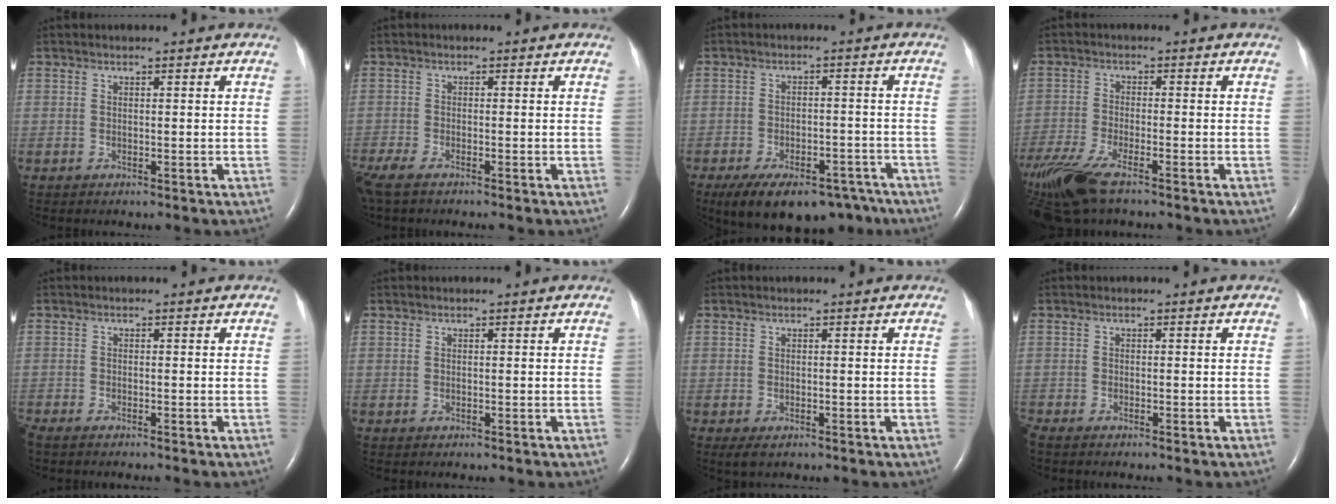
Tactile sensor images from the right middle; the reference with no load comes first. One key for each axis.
{"total": 5.9, "fx": -4.6, "fy": 1.3, "fz": 3.3, "tx": -0.074, "ty": -0.015, "tz": -0.088}
{"total": 14.9, "fx": -10.7, "fy": 7.2, "fz": 7.4, "tx": -0.127, "ty": 0.001, "tz": -0.151}
{"total": 12.8, "fx": -9.3, "fy": 3.1, "fz": 8.2, "tx": -0.193, "ty": -0.028, "tz": -0.168}
{"total": 2.7, "fx": -2.4, "fy": 0.1, "fz": 1.2, "tx": -0.022, "ty": -0.005, "tz": -0.040}
{"total": 0.0}
{"total": 1.4, "fx": -0.6, "fy": 0.7, "fz": 1.1, "tx": -0.020, "ty": -0.003, "tz": -0.004}
{"total": 1.1, "fx": -1.0, "fy": -0.2, "fz": 0.4, "tx": -0.016, "ty": -0.004, "tz": -0.023}